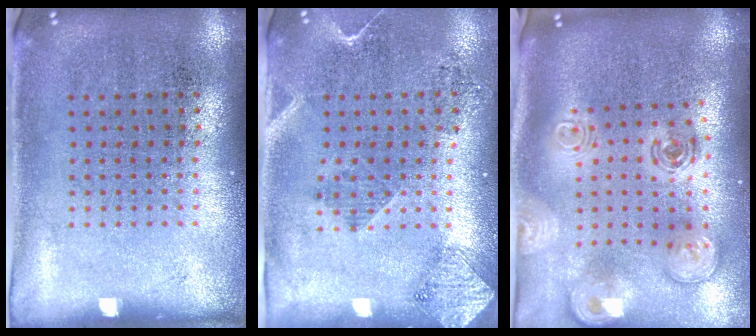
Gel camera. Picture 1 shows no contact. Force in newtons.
{"total": 2.0, "press": 1.7, "slide": 1.1}
{"total": 2.9, "press": 2.0, "slide": 2.1}